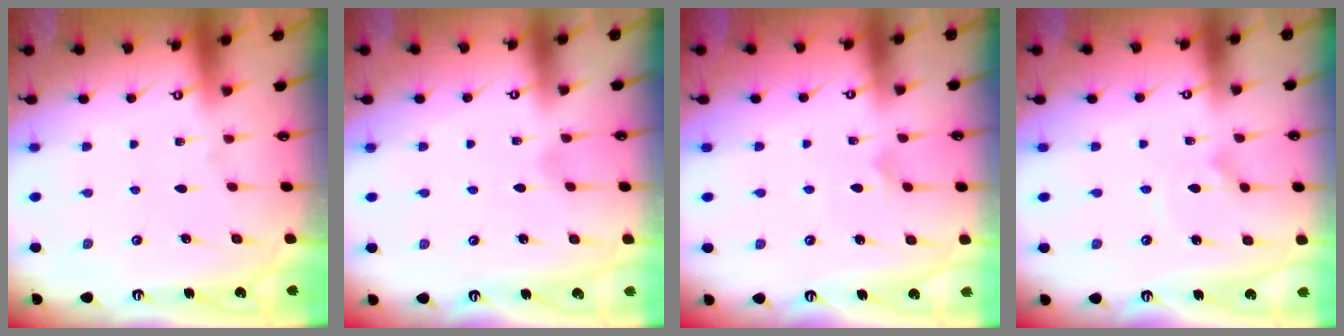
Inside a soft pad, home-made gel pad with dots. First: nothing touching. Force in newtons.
{"total": 1.0, "press": 1.0, "slide": 0.2}
{"total": 4.3, "press": 4.3, "slide": 0.4}
{"total": 2.6, "press": 2.6, "slide": 0.1}